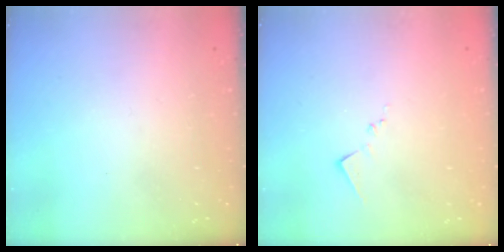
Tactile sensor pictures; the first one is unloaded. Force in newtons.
{"total": 8.2, "press": 8.2, "slide": 0.3}